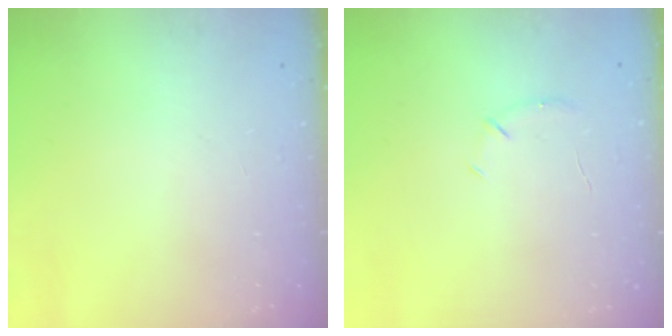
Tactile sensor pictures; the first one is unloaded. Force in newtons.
{"total": 6.1, "press": 5.9, "slide": 1.7}